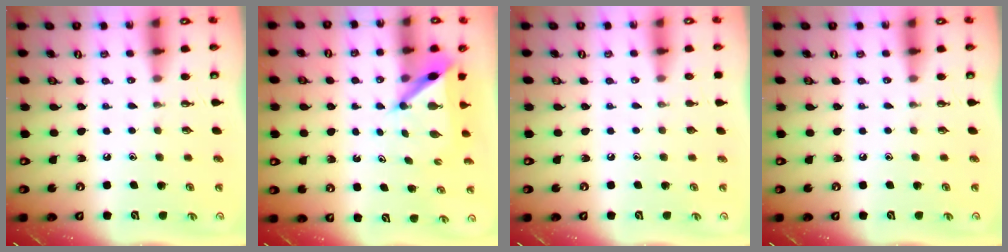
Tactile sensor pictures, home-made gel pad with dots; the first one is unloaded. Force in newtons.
{"total": 5.8, "press": 5.7, "slide": 0.6}
{"total": 0.0}
{"total": 0.0}